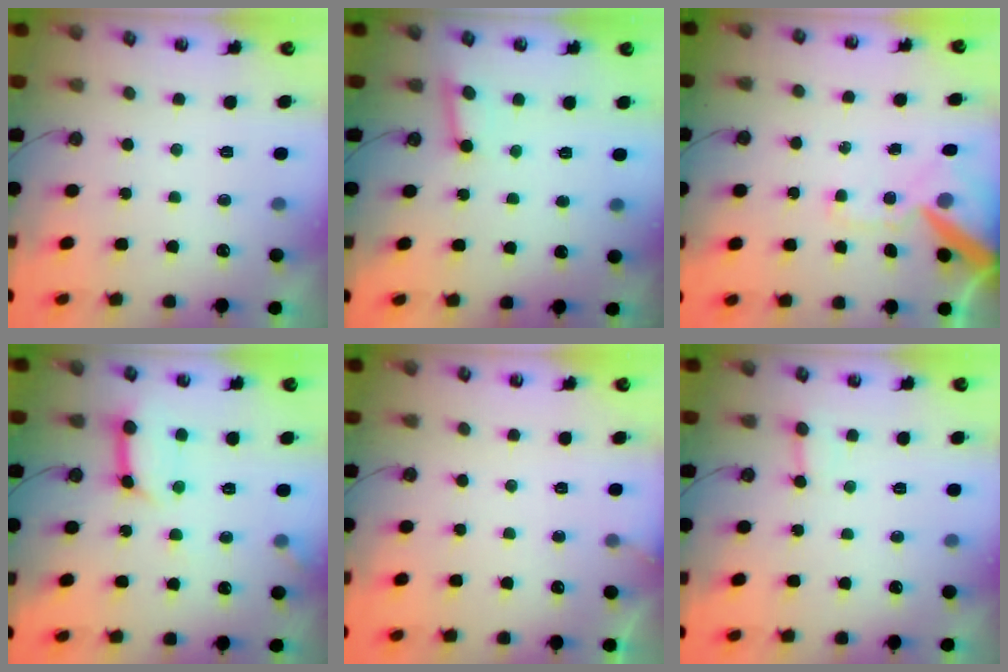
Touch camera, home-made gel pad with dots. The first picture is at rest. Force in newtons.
{"total": 3.3, "press": 3.3, "slide": 0.4}
{"total": 13.1, "press": 12.9, "slide": 2.2}
{"total": 10.5, "press": 10.4, "slide": 1.4}
{"total": 2.2, "press": 2.2, "slide": 0.1}
{"total": 3.0, "press": 3.0, "slide": 0.2}